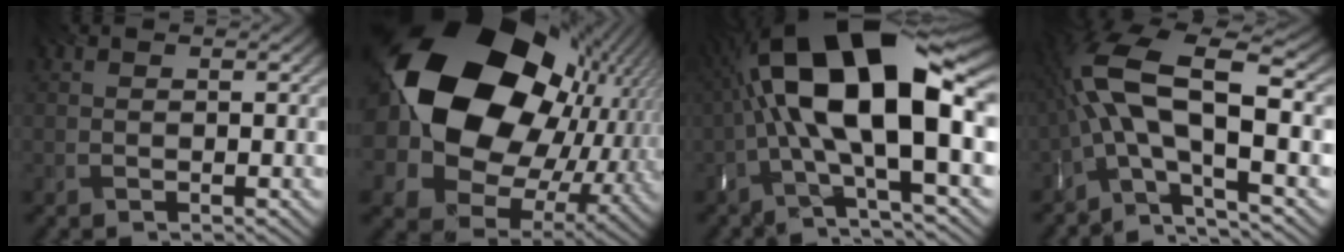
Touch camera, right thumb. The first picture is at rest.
{"total": 21.4, "force": [4.5, 15.7, 13.8], "torque": [-0.311, -0.025, 0.120]}
{"total": 17.7, "force": [1.0, 6.2, 16.5], "torque": [-0.297, 0.032, 0.005]}
{"total": 14.1, "force": [-1.5, 4.4, 13.3], "torque": [-0.282, 0.020, -0.038]}